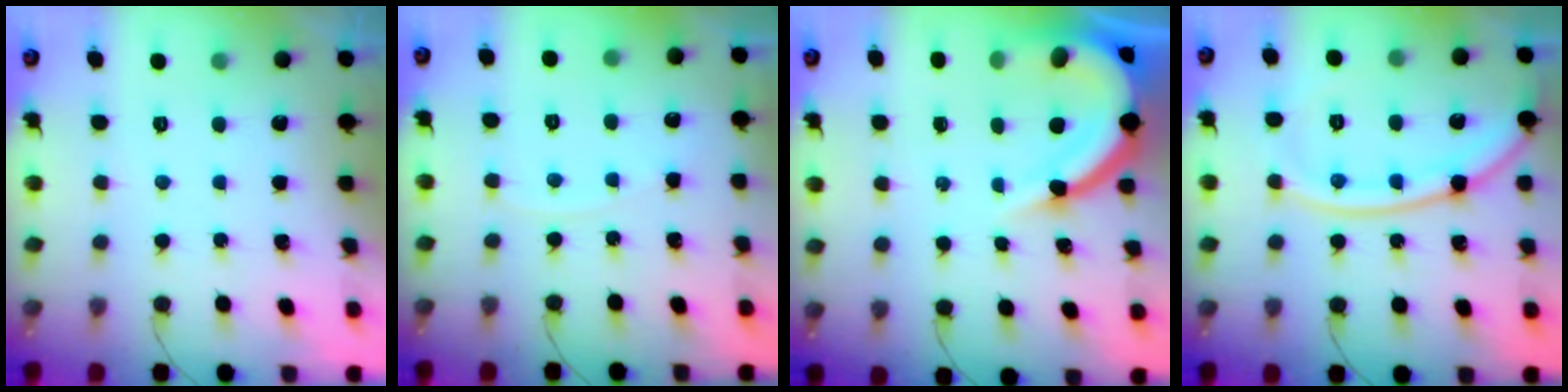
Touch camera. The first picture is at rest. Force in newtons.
{"total": 3.5, "press": 3.5, "slide": 0.6}
{"total": 14.8, "press": 14.7, "slide": 1.5}
{"total": 16.7, "press": 16.7, "slide": 1.2}